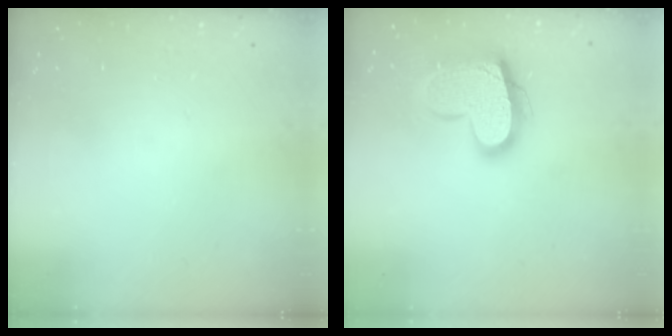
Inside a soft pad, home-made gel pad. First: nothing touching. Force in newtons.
{"total": 15.9, "press": 15.9, "slide": 0.9}